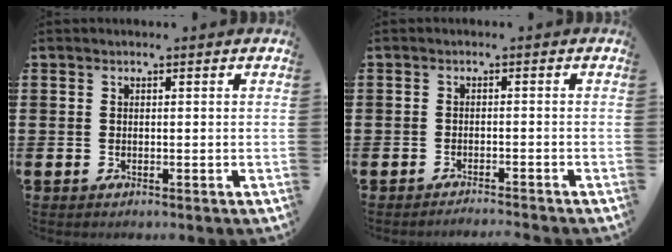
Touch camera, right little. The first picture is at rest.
{"total": 1.1, "force": [-1.1, -0.2, 0.1], "torque": [-0.001, 0.002, -0.023]}